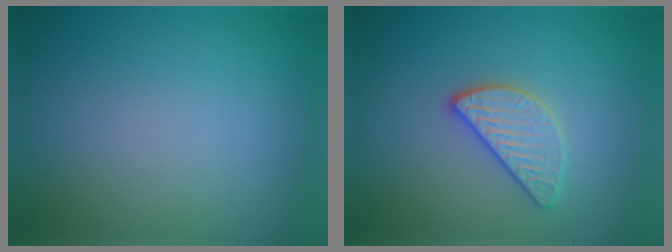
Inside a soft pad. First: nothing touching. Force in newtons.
{"total": 2.8, "press": 2.7, "slide": 0.9}